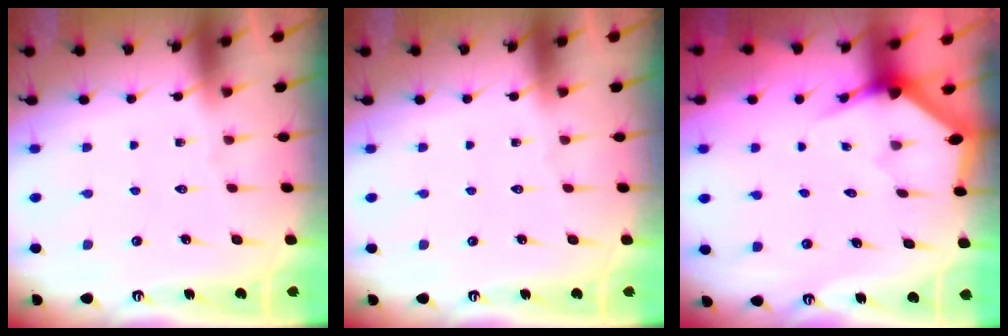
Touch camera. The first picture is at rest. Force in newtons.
{"total": 0.0}
{"total": 3.2, "press": 3.2, "slide": 0.2}